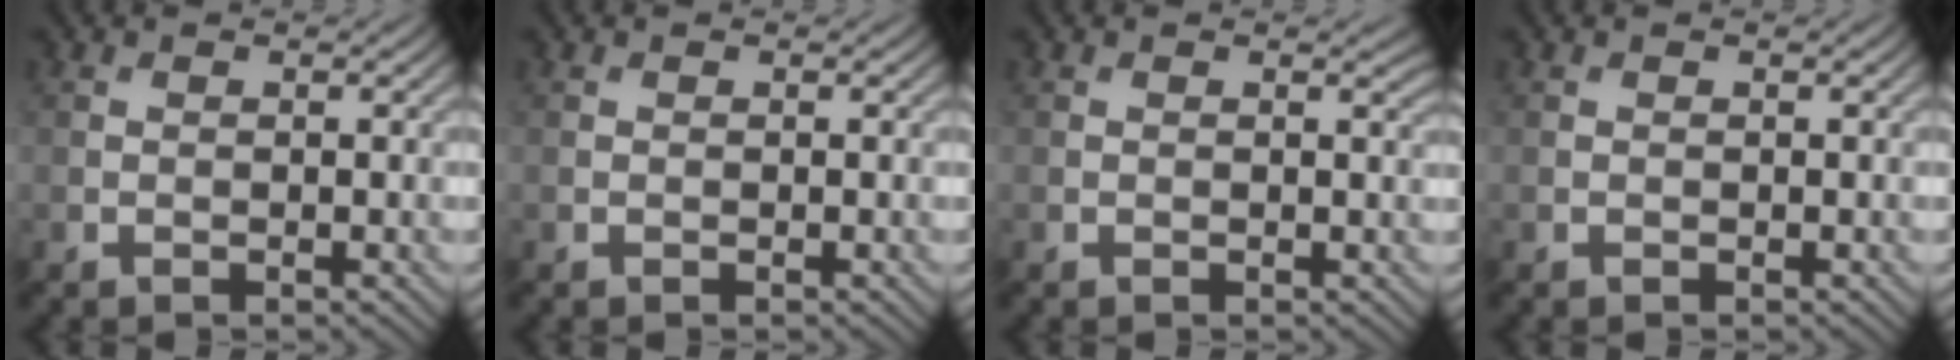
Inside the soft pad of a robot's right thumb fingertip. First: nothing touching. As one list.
[{"total": 0.0}, {"total": 0.5, "force": [0.3, 0.0, 0.4], "torque": [-0.004, -0.001, 0.004]}, {"total": 0.0}]